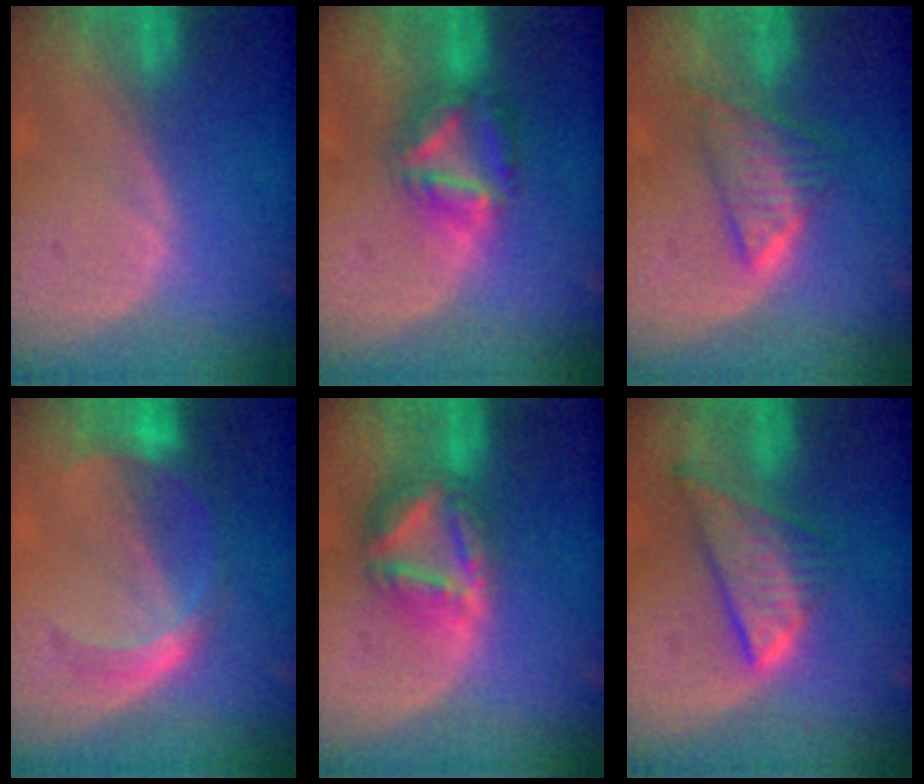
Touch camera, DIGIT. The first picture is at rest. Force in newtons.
{"total": 6.6, "press": 6.2, "slide": 2.5}
{"total": 6.0, "press": 5.9, "slide": 0.6}
{"total": 5.6, "press": 5.3, "slide": 1.9}
{"total": 8.0, "press": 7.0, "slide": 4.0}
{"total": 8.7, "press": 7.5, "slide": 4.4}